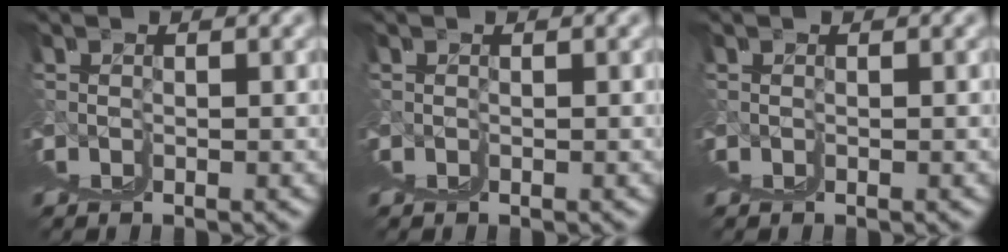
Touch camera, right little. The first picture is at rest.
{"total": 0.0}
{"total": 0.0}